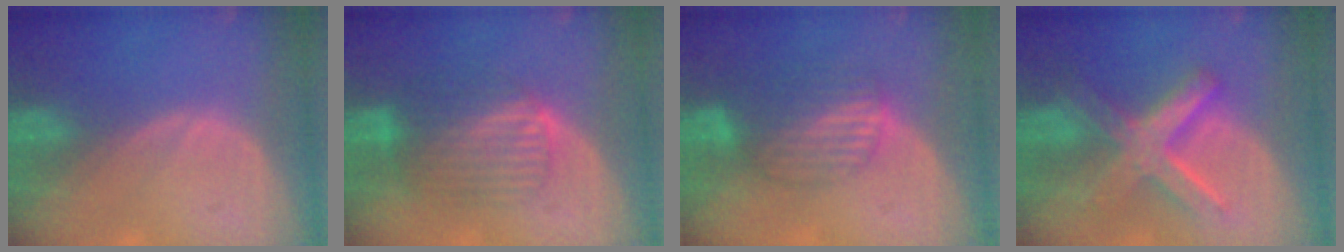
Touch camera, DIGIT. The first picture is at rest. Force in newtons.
{"total": 6.7, "press": 6.7, "slide": 0.3}
{"total": 6.8, "press": 6.1, "slide": 3.1}
{"total": 9.0, "press": 9.0, "slide": 0.7}